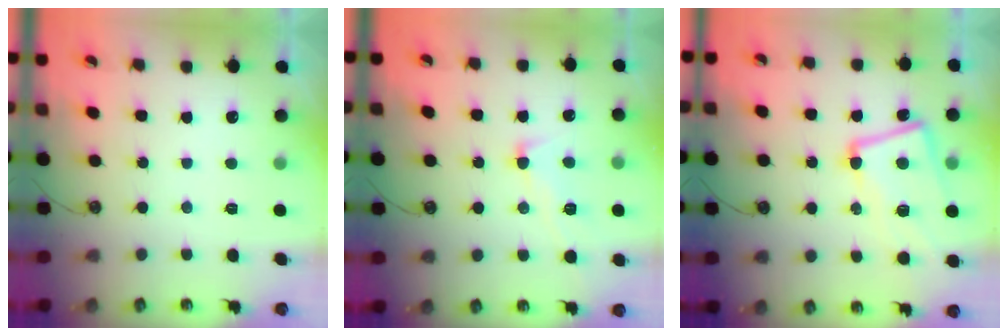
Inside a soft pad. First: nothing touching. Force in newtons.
{"total": 2.9, "press": 2.9, "slide": 0.4}
{"total": 6.8, "press": 6.5, "slide": 1.9}